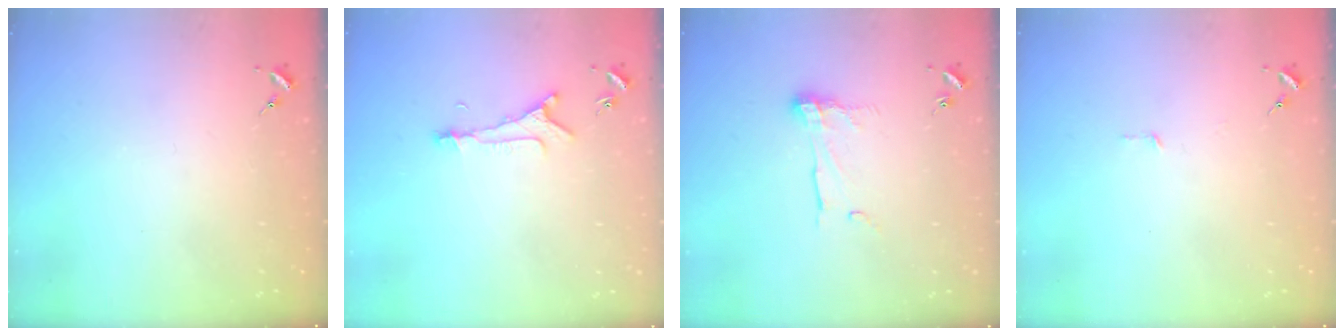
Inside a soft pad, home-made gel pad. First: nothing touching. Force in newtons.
{"total": 6.1, "press": 6.0, "slide": 0.6}
{"total": 9.0, "press": 9.0, "slide": 0.4}
{"total": 2.8, "press": 2.8, "slide": 0.2}